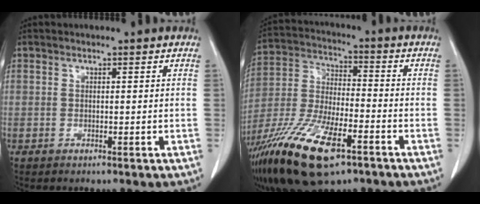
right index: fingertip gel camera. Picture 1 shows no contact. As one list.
[{"total": 18.8, "force": [-10.8, 6.1, 14.1], "torque": [-0.313, -0.034, -0.201]}]